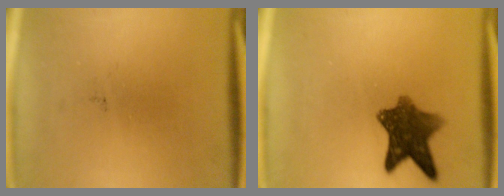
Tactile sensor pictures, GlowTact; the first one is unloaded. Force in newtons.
{"total": 8.6}